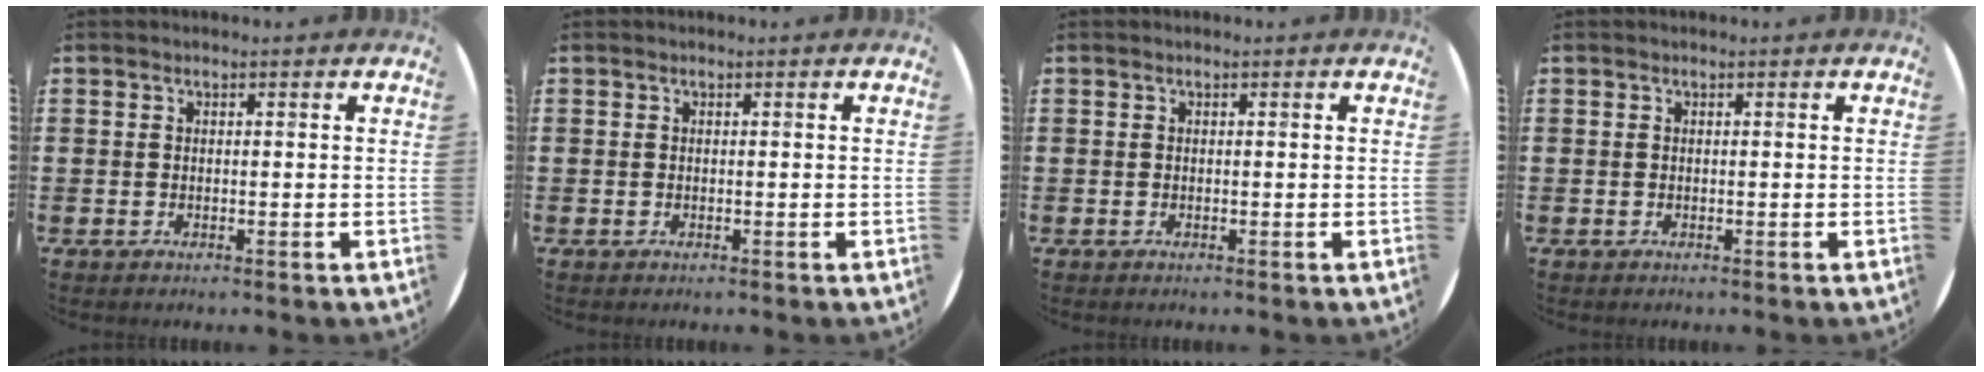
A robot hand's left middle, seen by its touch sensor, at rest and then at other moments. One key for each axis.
{"total": 0.0}
{"total": 0.0}
{"total": 0.0}